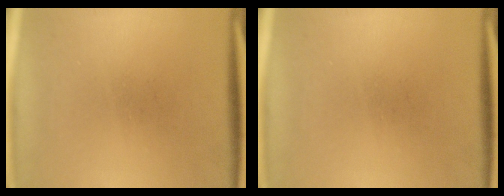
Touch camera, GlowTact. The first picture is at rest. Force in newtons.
{"total": 0.0}